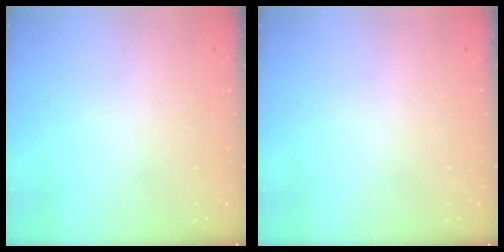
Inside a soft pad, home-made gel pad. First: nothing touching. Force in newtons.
{"total": 0.0}